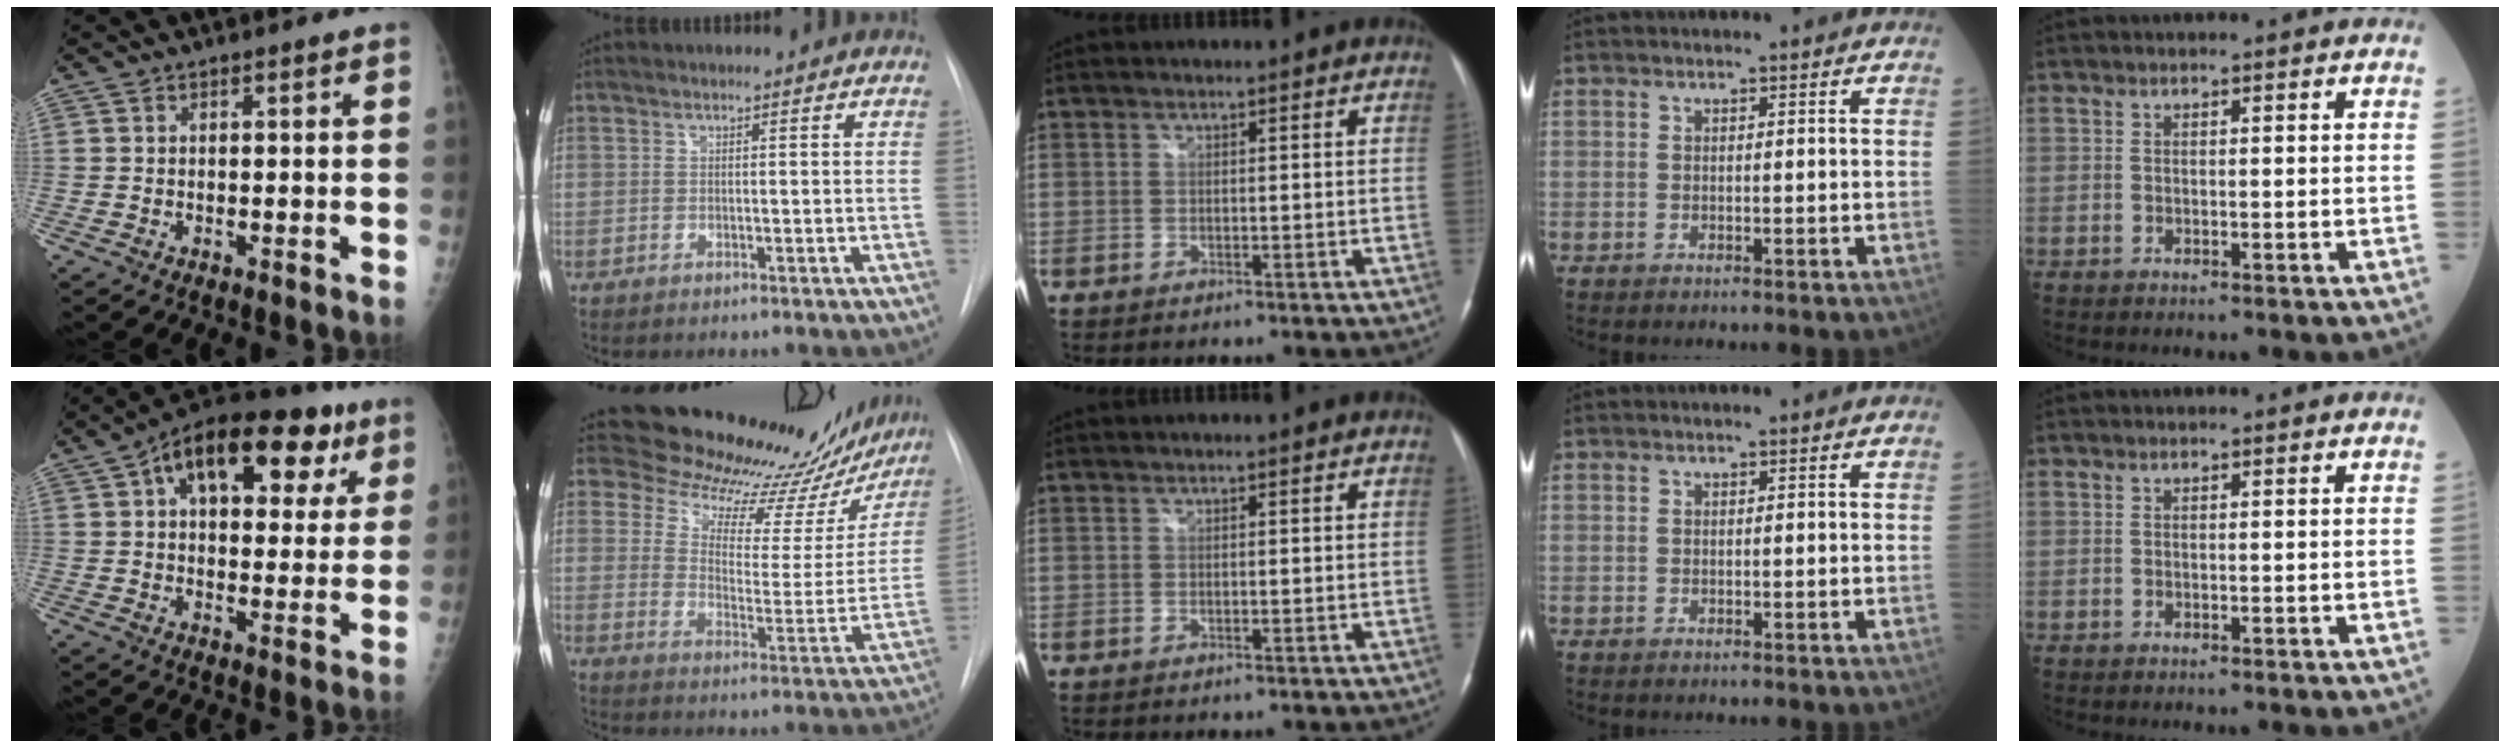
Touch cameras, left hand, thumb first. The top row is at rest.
{"thumb": {"total": 21.5, "force": [8.9, 11.6, 15.7], "torque": [-0.192, 0.022, 0.126]}, "index": {"total": 21.8, "force": [20.0, 6.0, 6.1], "torque": [-0.078, -0.078, 0.245]}}